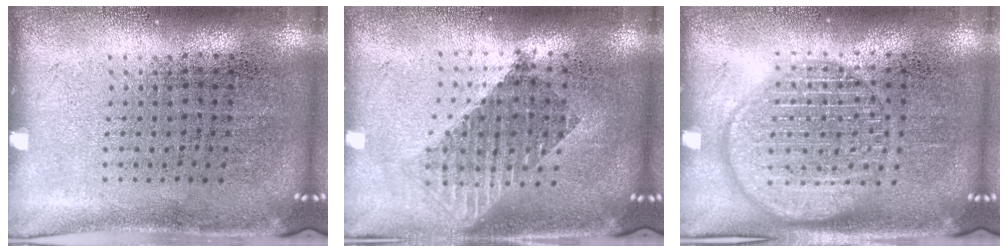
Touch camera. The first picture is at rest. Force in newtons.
{"total": 1.7, "press": 1.4, "slide": 1.0}
{"total": 2.3, "press": 2.3, "slide": 0.3}